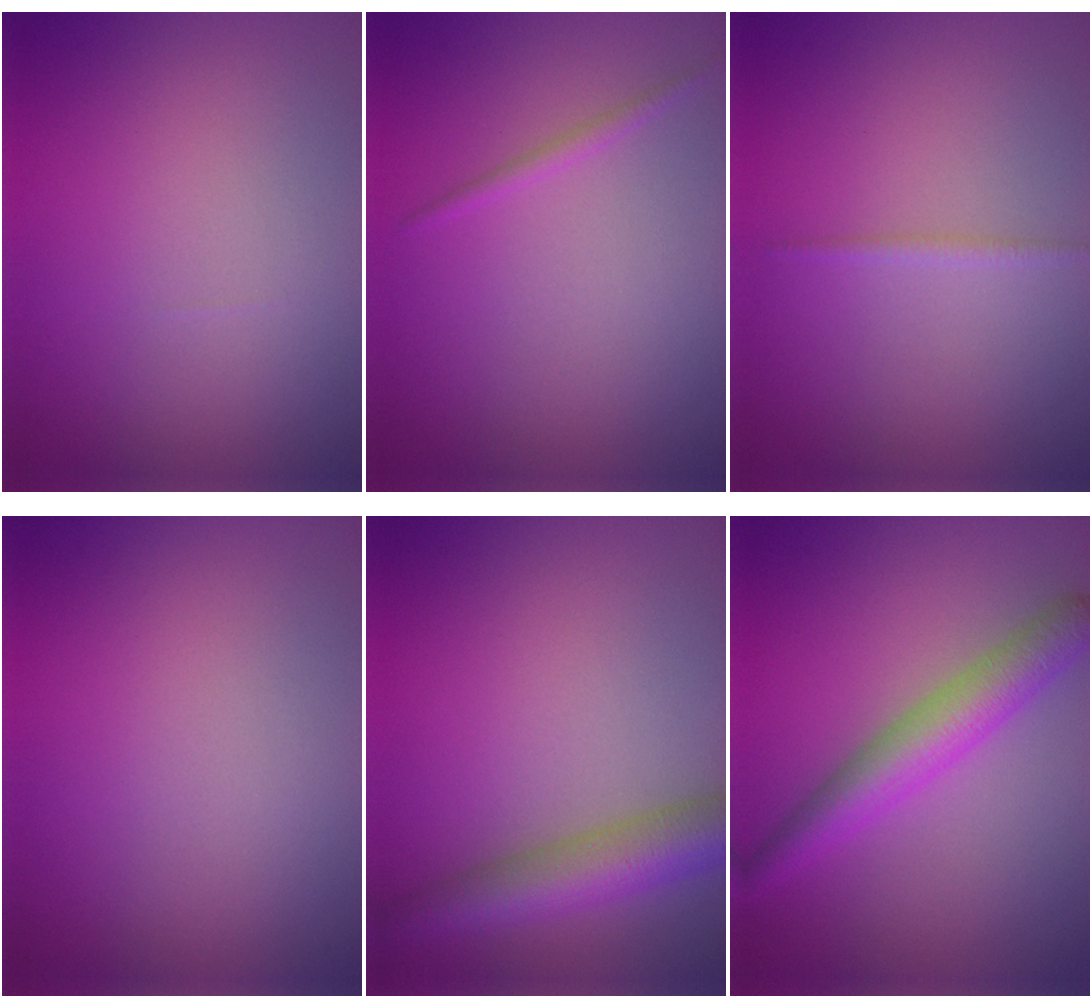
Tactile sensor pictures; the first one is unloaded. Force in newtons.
{"total": 0.9, "press": 0.9, "slide": 0.1}
{"total": 0.7, "press": 0.7, "slide": 0.0}
{"total": 0.0}
{"total": 6.1, "press": 6.1, "slide": 0.2}
{"total": 4.5, "press": 4.5, "slide": 0.1}